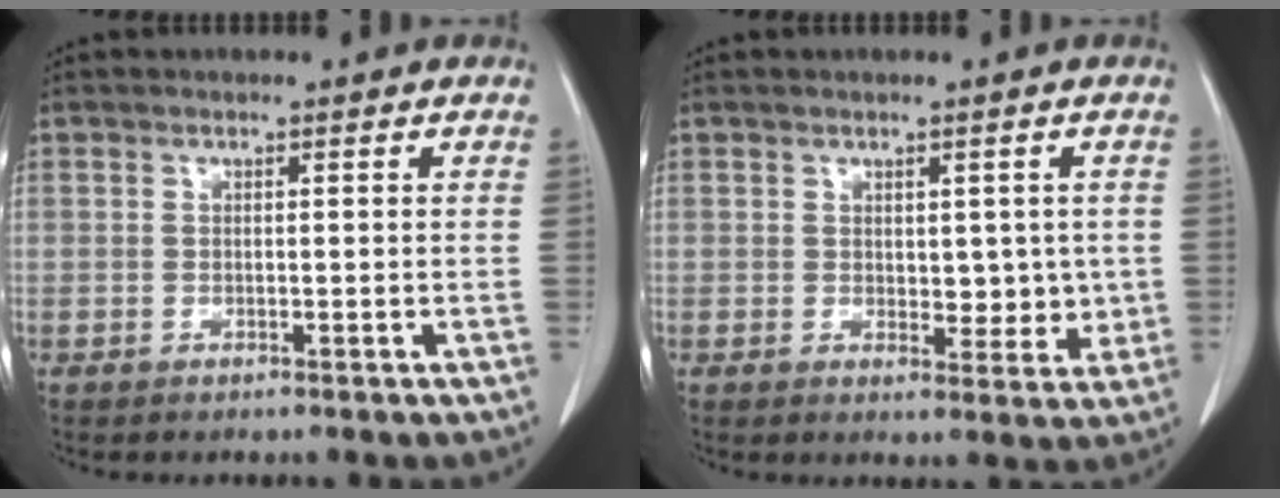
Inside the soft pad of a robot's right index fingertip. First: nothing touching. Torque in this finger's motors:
{"motor_torque": [-0.05, 0.26, 0.08, 0.01]}